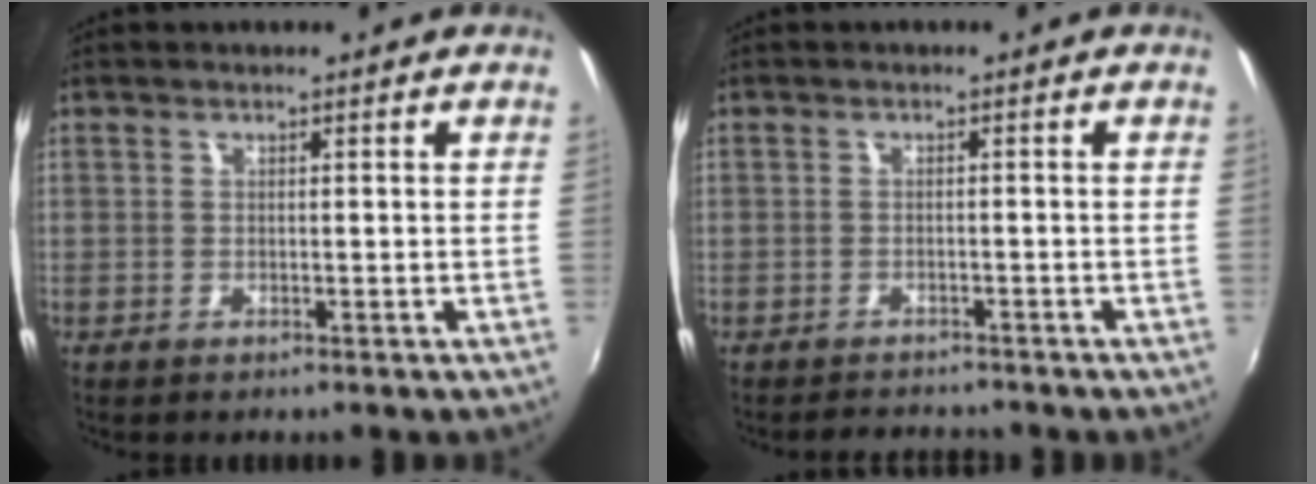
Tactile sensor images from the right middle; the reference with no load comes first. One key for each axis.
{"total": 3.7, "fx": -3.5, "fy": 1.0, "fz": 0.6, "tx": -0.021, "ty": 0.001, "tz": -0.053}